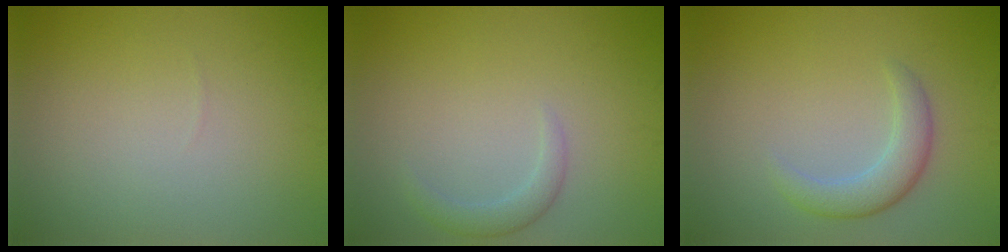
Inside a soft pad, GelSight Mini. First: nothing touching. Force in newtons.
{"total": 1.7, "press": 1.7, "slide": 0.2}
{"total": 3.0, "press": 3.0, "slide": 0.3}